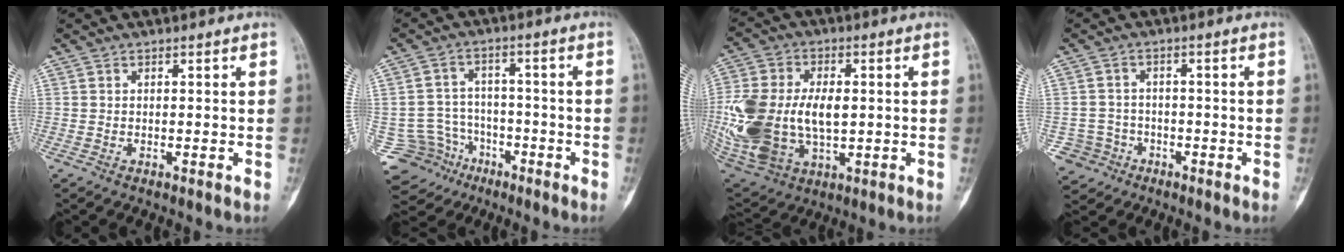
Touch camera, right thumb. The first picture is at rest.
{"total": 10.4, "force": [-5.7, 8.5, 1.9], "torque": [-0.021, 0.054, -0.086]}
{"total": 22.2, "force": [-0.7, 13.8, 17.4], "torque": [-0.380, -0.008, 0.005]}
{"total": 5.4, "force": [-2.3, 4.9, 0.1], "torque": [0.016, 0.023, -0.035]}